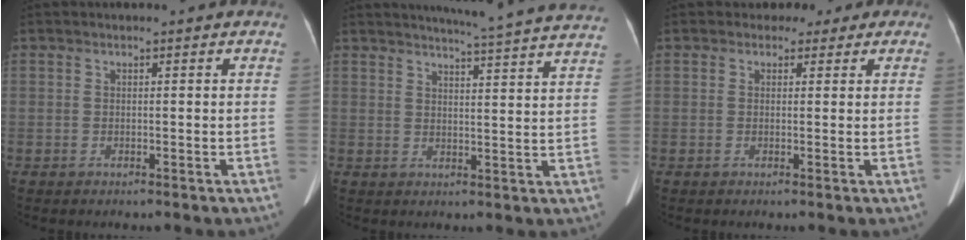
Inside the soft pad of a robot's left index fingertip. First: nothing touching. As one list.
[{"total": 18.0, "force": [16.9, -1.1, 6.2], "torque": [-0.096, -0.050, 0.194]}, {"total": 2.9, "force": [1.8, 2.2, 0.2], "torque": [0.003, 0.007, 0.014]}]